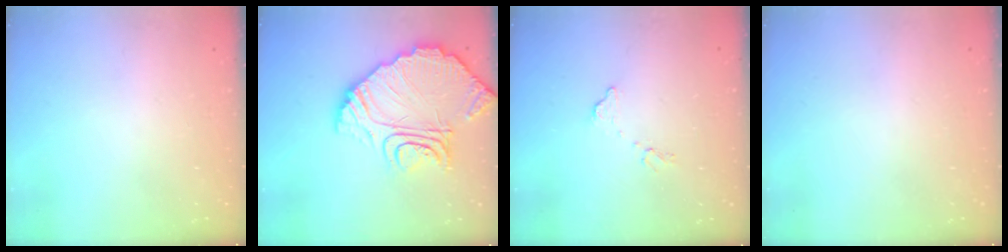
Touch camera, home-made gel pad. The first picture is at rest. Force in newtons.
{"total": 18.7, "press": 18.5, "slide": 2.1}
{"total": 8.8, "press": 8.8, "slide": 0.2}
{"total": 0.0}